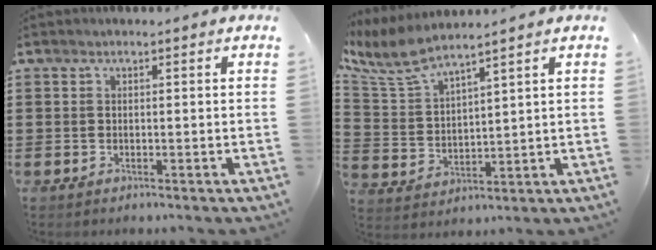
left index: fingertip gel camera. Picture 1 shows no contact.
{"total": 6.6, "force": [5.9, 0.6, 3.0], "torque": [-0.083, -0.030, 0.104]}